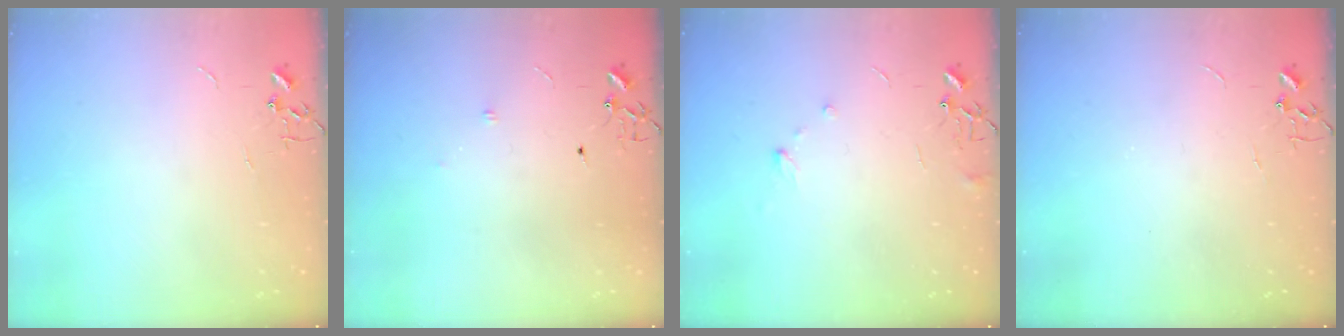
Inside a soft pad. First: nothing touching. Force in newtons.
{"total": 4.1, "press": 4.0, "slide": 0.6}
{"total": 5.7, "press": 5.6, "slide": 0.5}
{"total": 0.0}